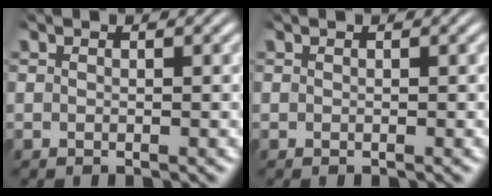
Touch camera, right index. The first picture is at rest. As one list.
[{"total": 0.0}]